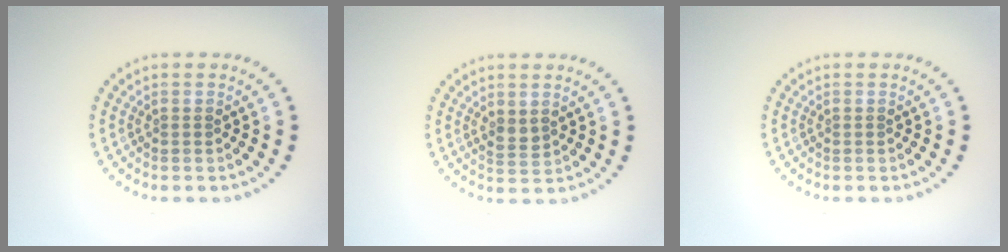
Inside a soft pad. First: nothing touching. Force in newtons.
{"total": 1.3, "press": 1.1, "slide": 0.6}
{"total": 0.0}